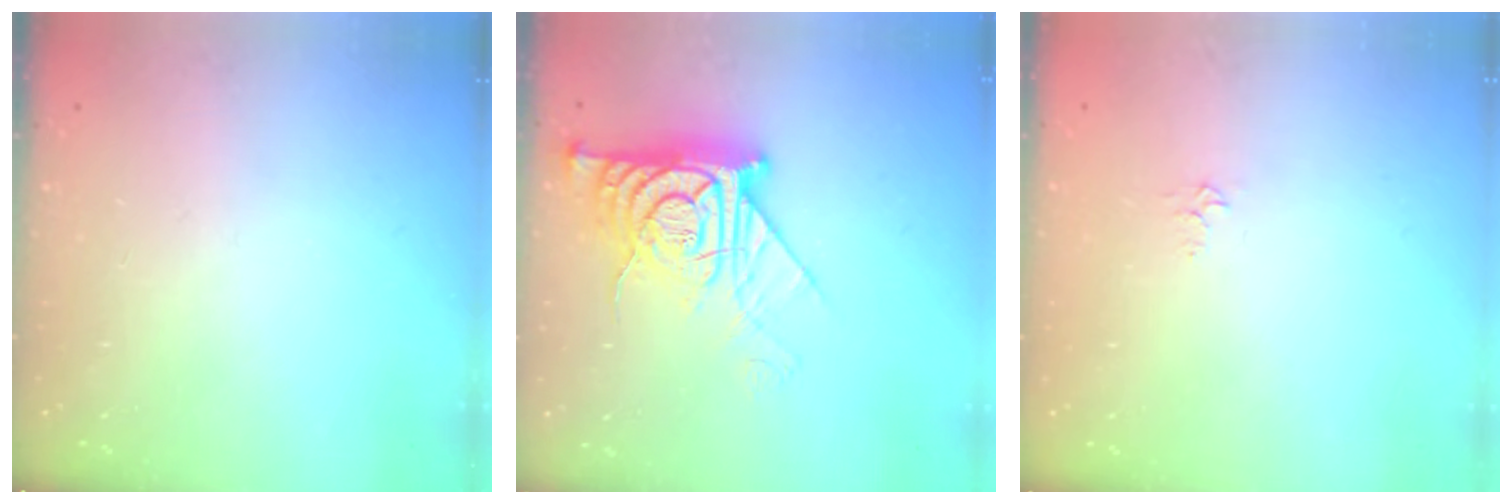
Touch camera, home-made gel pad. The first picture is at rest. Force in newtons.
{"total": 14.0, "press": 13.9, "slide": 1.4}
{"total": 3.3, "press": 3.2, "slide": 0.4}